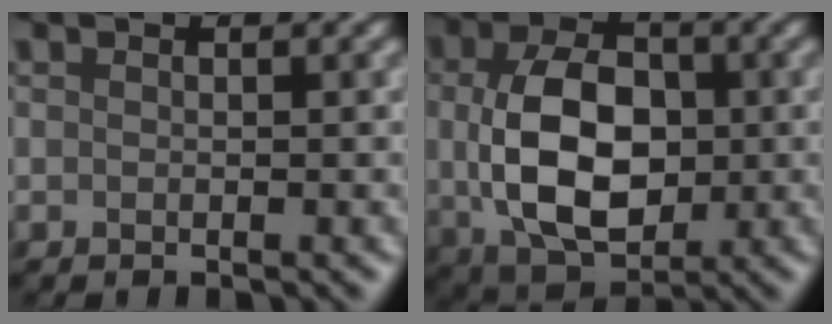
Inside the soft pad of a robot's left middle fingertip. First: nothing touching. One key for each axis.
{"total": 8.7, "fx": 0.1, "fy": 5.7, "fz": 6.6, "tx": -0.148, "ty": -0.008, "tz": 0.014}